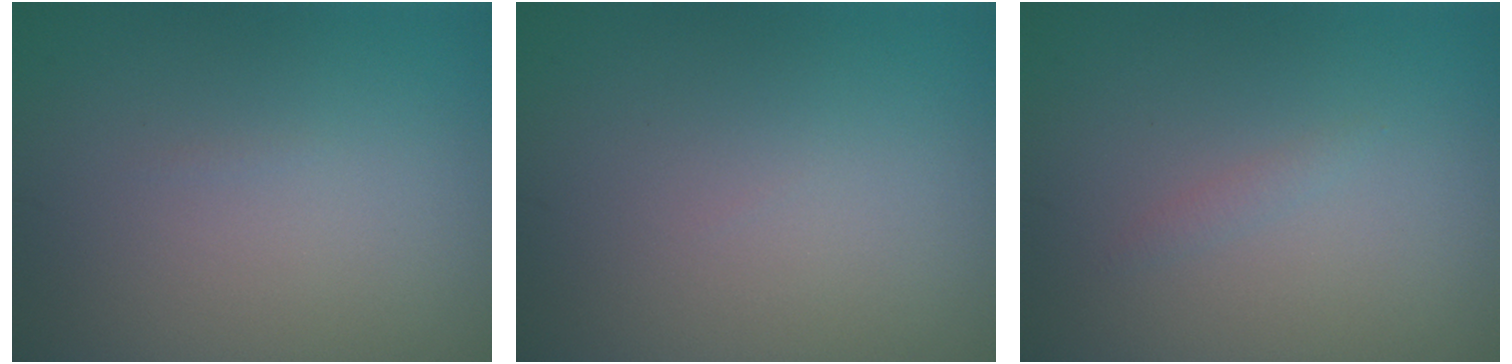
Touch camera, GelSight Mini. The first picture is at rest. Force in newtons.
{"total": 0.0}
{"total": 0.6, "press": 0.6, "slide": 0.1}